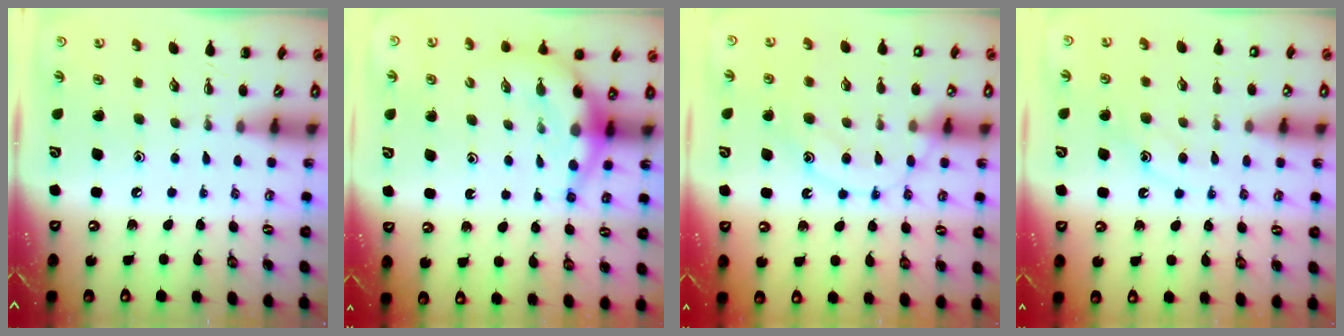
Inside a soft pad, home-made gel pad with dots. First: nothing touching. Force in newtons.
{"total": 7.4, "press": 7.3, "slide": 1.4}
{"total": 13.9, "press": 13.9, "slide": 0.8}
{"total": 11.8, "press": 11.7, "slide": 1.4}